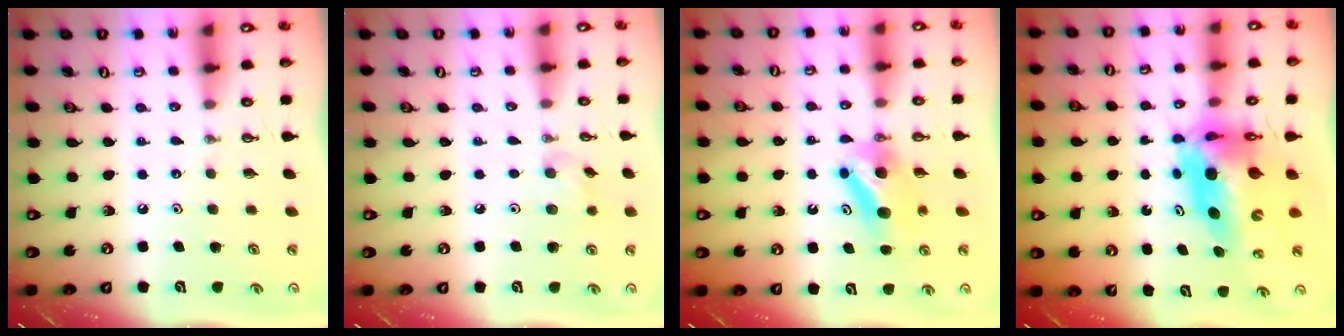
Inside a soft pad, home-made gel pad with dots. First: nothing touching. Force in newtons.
{"total": 7.5, "press": 7.1, "slide": 2.3}
{"total": 6.6, "press": 6.6, "slide": 0.7}
{"total": 11.1, "press": 11.1, "slide": 0.9}